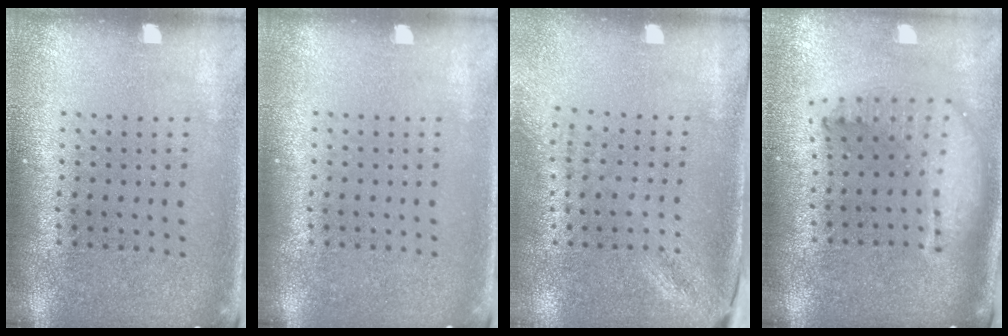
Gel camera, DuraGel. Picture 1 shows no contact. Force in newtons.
{"total": 0.0}
{"total": 1.8, "press": 1.4, "slide": 1.2}
{"total": 2.2, "press": 1.7, "slide": 1.4}